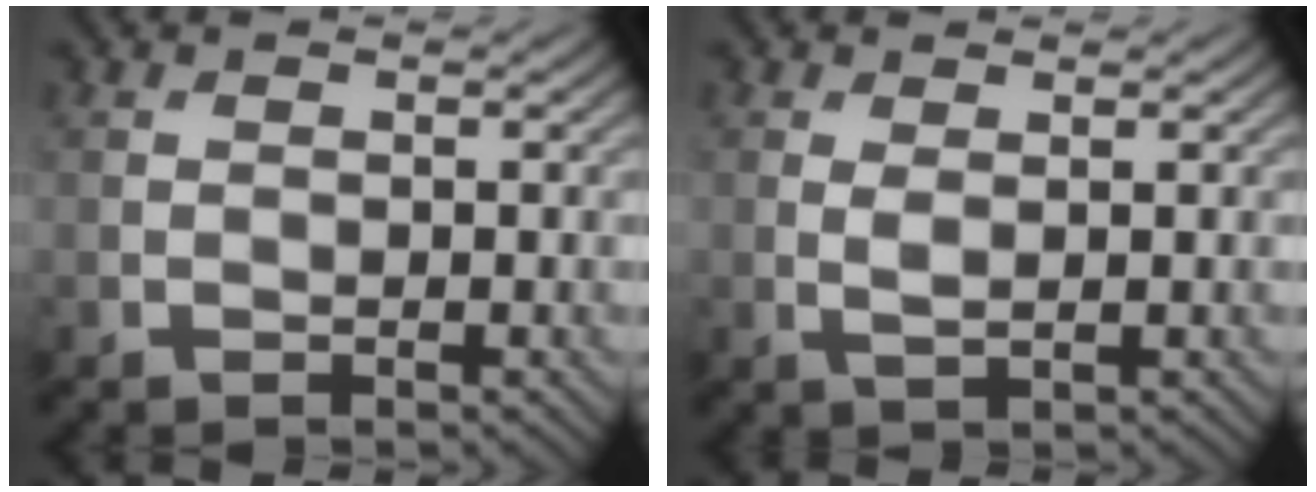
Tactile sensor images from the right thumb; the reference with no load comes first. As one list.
[{"total": 1.4, "force": [0.6, 0.3, 1.2], "torque": [-0.030, 0.000, 0.012]}]